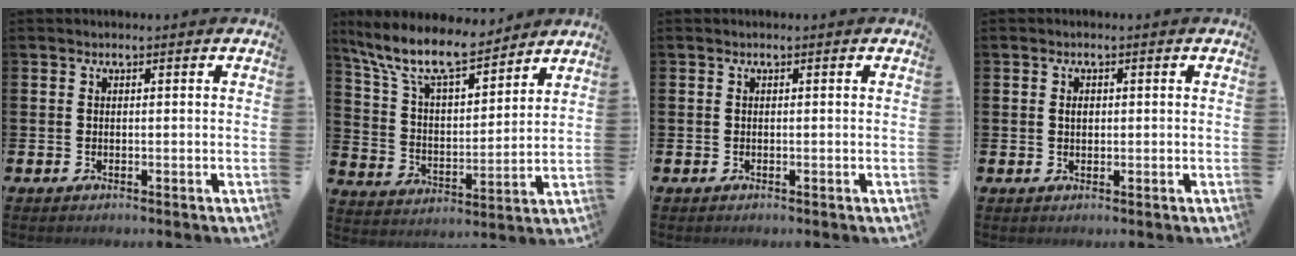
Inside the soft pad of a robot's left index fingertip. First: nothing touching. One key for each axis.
{"total": 11.5, "fx": 9.7, "fy": 3.2, "fz": 5.4, "tx": -0.139, "ty": -0.052, "tz": 0.172}
{"total": 0.0}
{"total": 1.1, "fx": 0.1, "fy": 0.7, "fz": 0.8, "tx": 0.001, "ty": 0.000, "tz": -0.003}